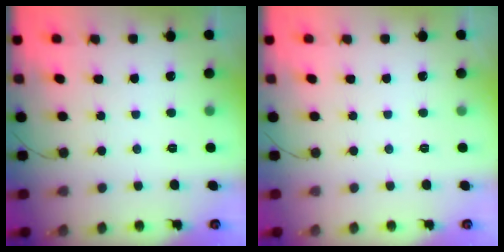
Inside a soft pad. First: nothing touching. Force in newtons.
{"total": 0.0}